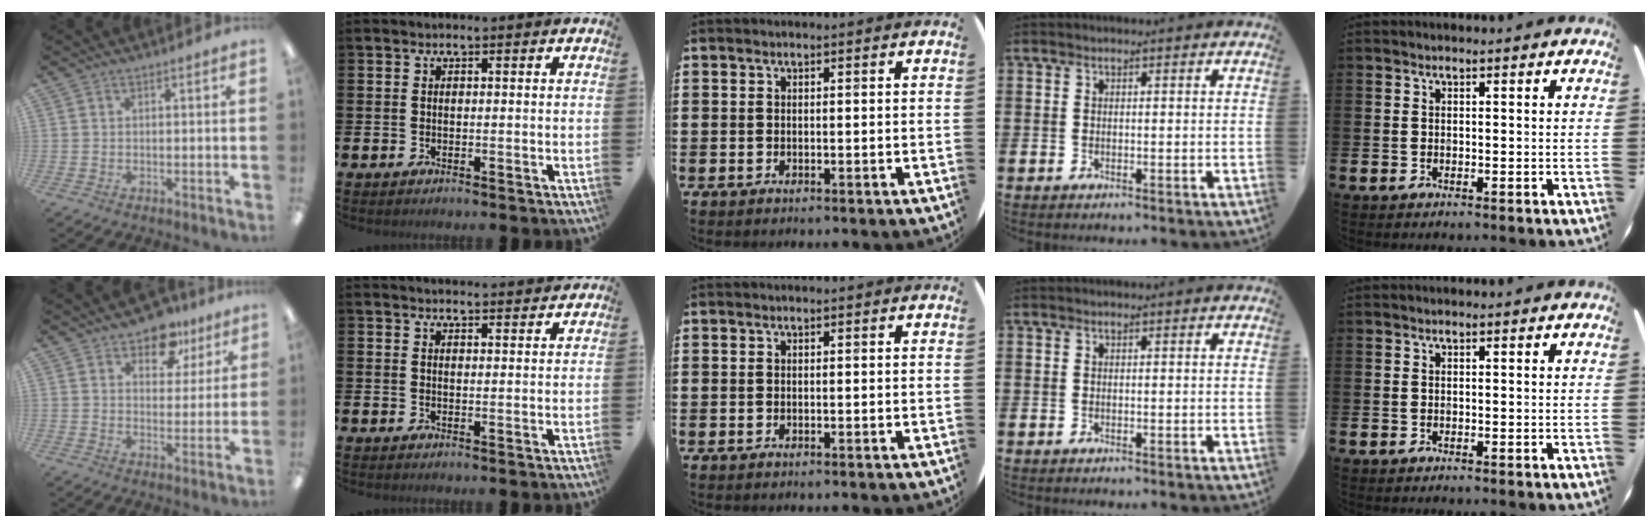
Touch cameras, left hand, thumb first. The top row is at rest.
{"thumb": {"total": 10.0, "force": [7.1, 5.8, 4.1], "torque": [-0.049, -0.036, 0.126]}, "index": {"total": 2.7, "force": [2.6, 0.2, 0.0], "torque": [0.005, -0.018, 0.046]}}